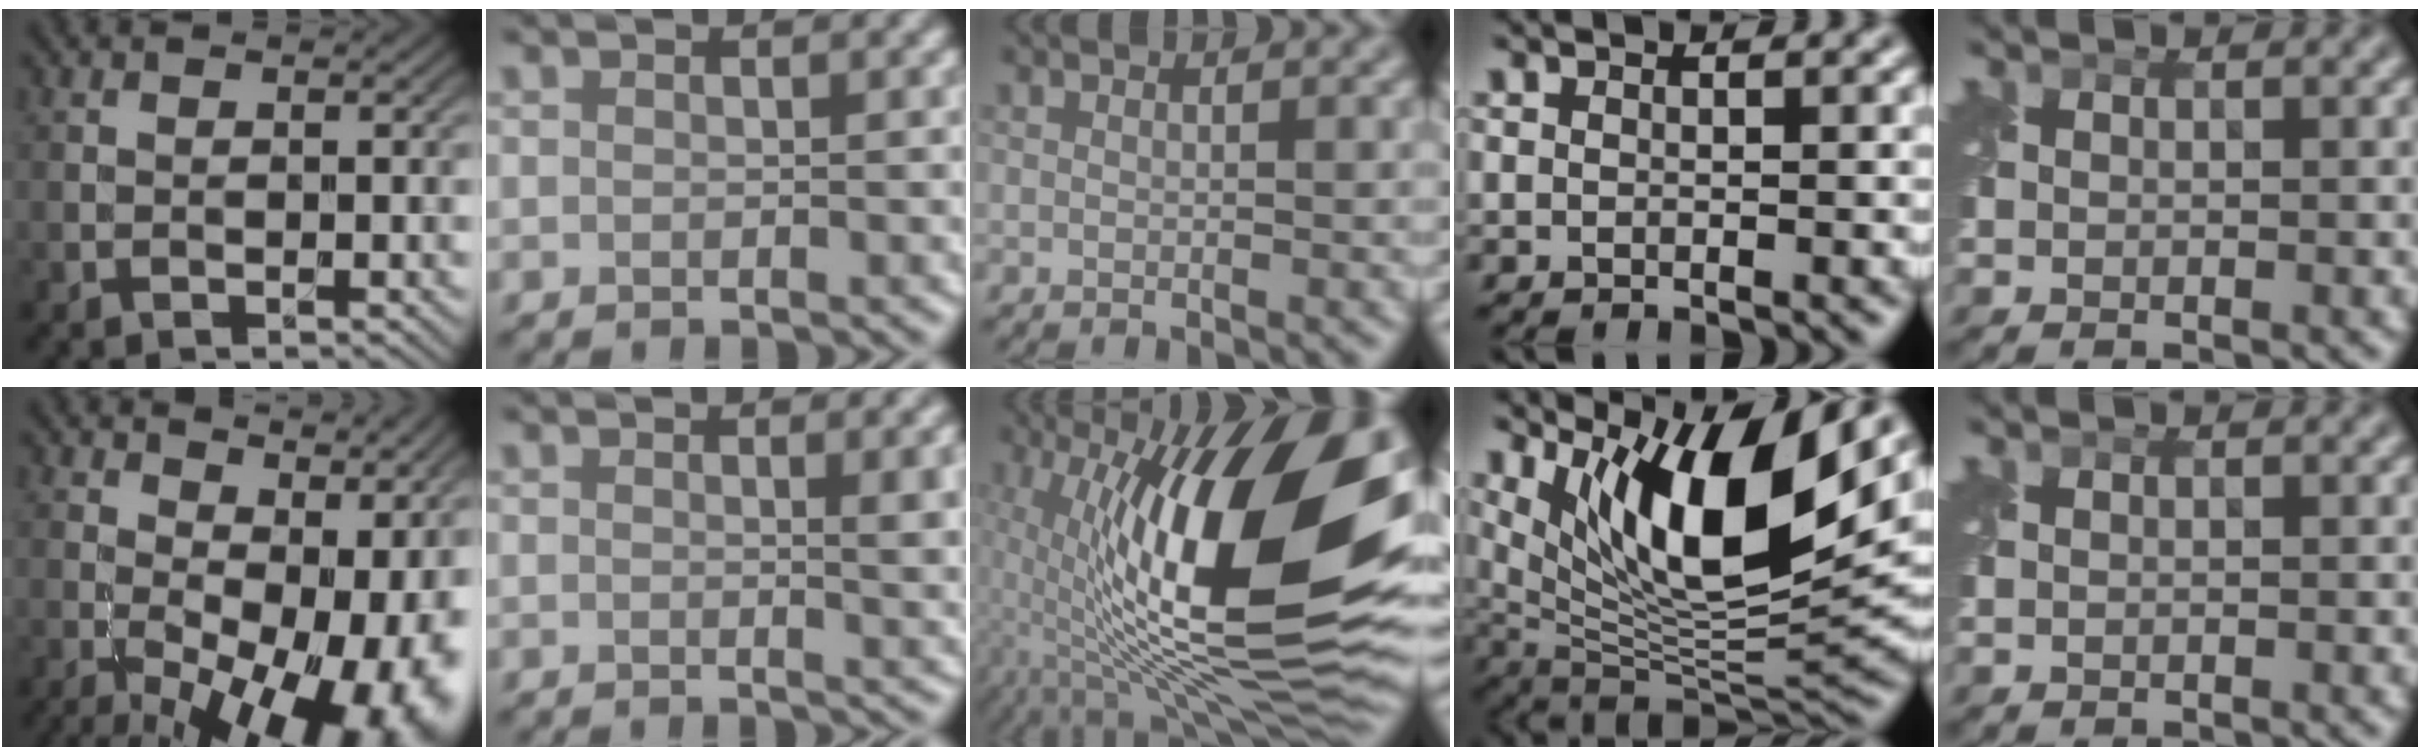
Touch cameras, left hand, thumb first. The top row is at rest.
{"thumb": {"total": 18.1, "force": [-0.8, 9.3, 15.5], "torque": [-0.173, -0.009, 0.027]}, "index": {"total": 4.5, "force": [0.6, 1.4, 4.2], "torque": [-0.038, 0.005, 0.007]}, "middle": {"total": 18.0, "force": [1.7, 6.1, 16.8], "torque": [-0.273, 0.007, 0.018]}, "ring": {"total": 12.2, "force": [5.5, 3.4, 10.3], "torque": [-0.167, -0.015, 0.108]}}